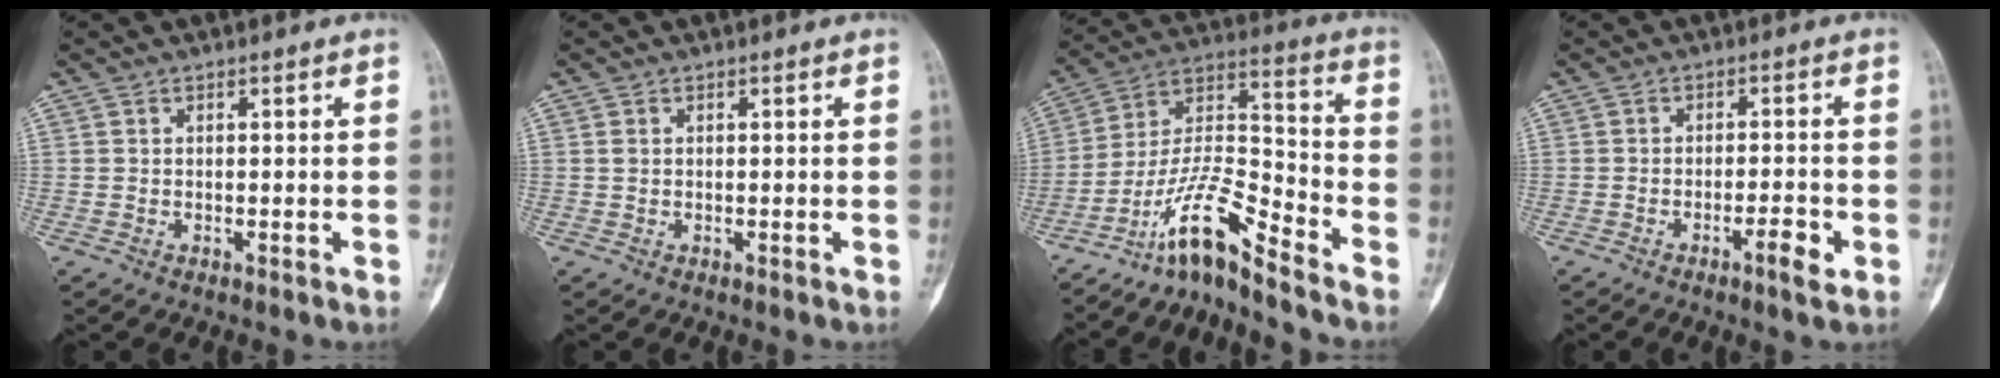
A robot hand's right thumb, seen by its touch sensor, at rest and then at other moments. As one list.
[{"total": 0.6, "force": [0.2, 0.4, 0.4], "torque": [-0.004, 0.002, 0.004]}, {"total": 12.0, "force": [-9.8, 1.6, 6.8], "torque": [-0.140, 0.099, -0.187]}, {"total": 4.0, "force": [-1.9, 0.8, 3.5], "torque": [-0.056, 0.010, -0.031]}]